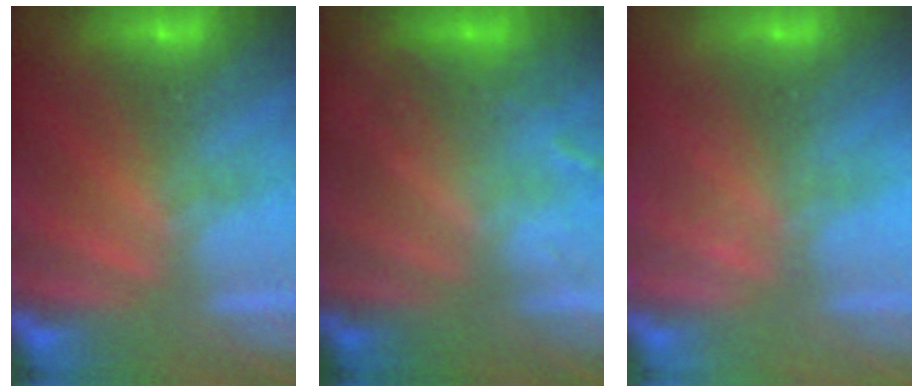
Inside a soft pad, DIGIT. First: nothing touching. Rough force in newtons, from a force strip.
{"total": 2.1}
{"total": 2.3}